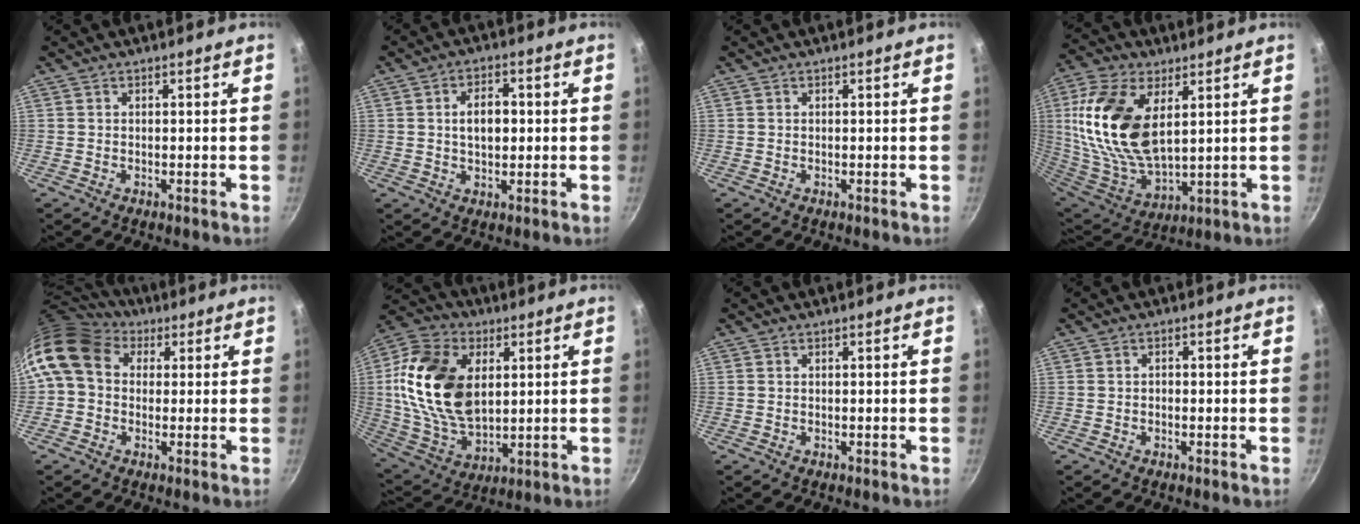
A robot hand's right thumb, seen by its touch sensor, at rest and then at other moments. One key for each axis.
{"total": 6.2, "fx": 0.5, "fy": 3.8, "fz": 4.9, "tx": -0.061, "ty": 0.011, "tz": 0.007}
{"total": 0.0}
{"total": 20.8, "fx": 5.4, "fy": 11.2, "fz": 16.7, "tx": -0.333, "ty": -0.024, "tz": 0.110}
{"total": 13.0, "fx": 3.4, "fy": 10.2, "fz": 7.3, "tx": -0.128, "ty": 0.020, "tz": 0.043}
{"total": 21.4, "fx": 3.8, "fy": 13.8, "fz": 16.0, "tx": -0.286, "ty": -0.007, "tz": 0.073}
{"total": 0.0}
{"total": 0.8, "fx": -0.2, "fy": 0.6, "fz": 0.4, "tx": -0.007, "ty": 0.005, "tz": -0.004}